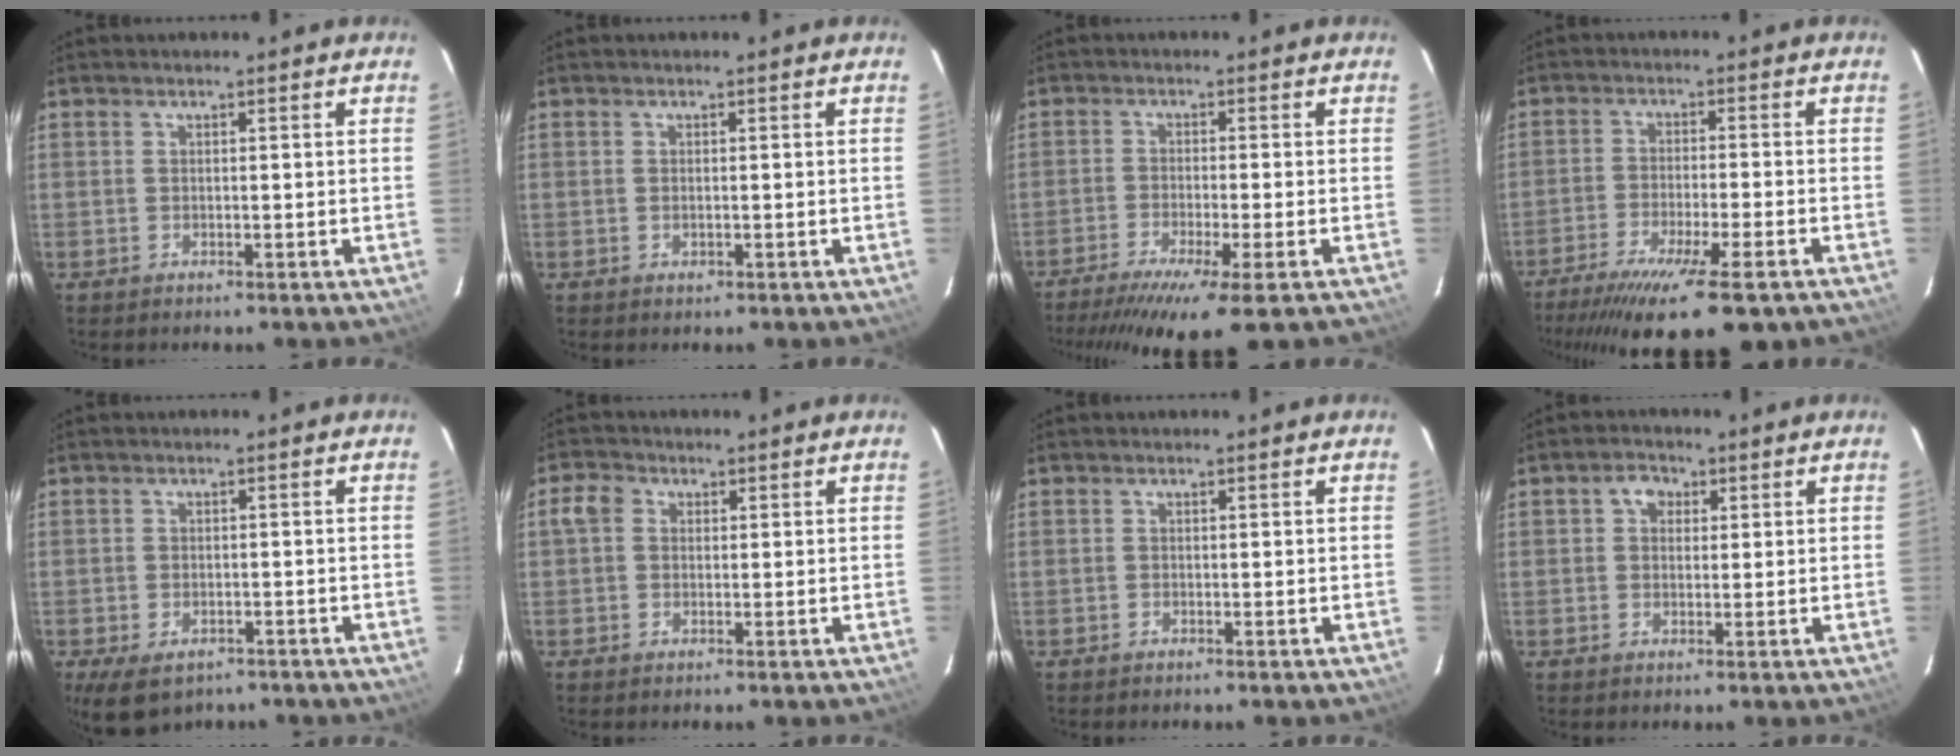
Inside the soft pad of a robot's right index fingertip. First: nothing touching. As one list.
[{"total": 0.7, "force": [-0.1, 0.4, 0.5], "torque": [-0.010, 0.000, -0.001]}, {"total": 12.2, "force": [-9.1, 0.4, 8.1], "torque": [-0.165, -0.038, -0.147]}, {"total": 16.7, "force": [-11.9, 2.9, 11.3], "torque": [-0.219, -0.057, -0.192]}, {"total": 7.3, "force": [-4.5, 4.1, 4.0], "torque": [-0.081, -0.019, -0.064]}, {"total": 3.1, "force": [0.2, 2.7, 1.5], "torque": [-0.033, 0.013, -0.002]}, {"total": 0.0}, {"total": 3.1, "force": [0.9, 2.6, 1.4], "torque": [-0.021, 0.014, 0.014]}]